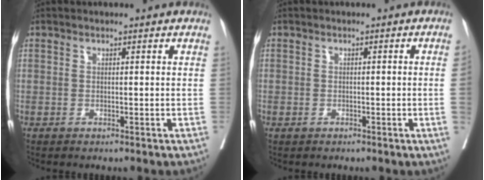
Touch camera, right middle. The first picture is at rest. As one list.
[{"total": 1.5, "force": [-0.4, -0.3, 1.4], "torque": [-0.020, 0.002, -0.006]}]